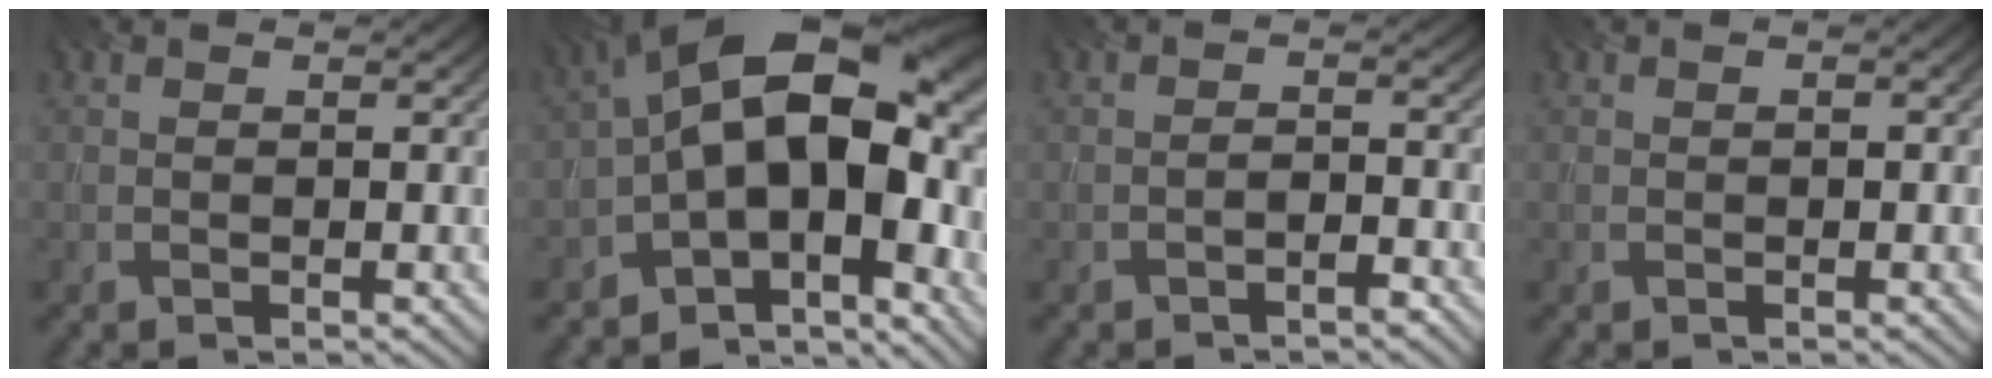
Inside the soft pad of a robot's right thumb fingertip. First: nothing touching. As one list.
[{"total": 18.1, "force": [-2.0, 10.1, 14.9], "torque": [-0.202, 0.007, -0.038]}, {"total": 1.9, "force": [-1.4, 0.5, 1.1], "torque": [-0.014, 0.008, -0.026]}, {"total": 0.7, "force": [0.0, 0.4, 0.6], "torque": [-0.009, 0.000, 0.000]}]